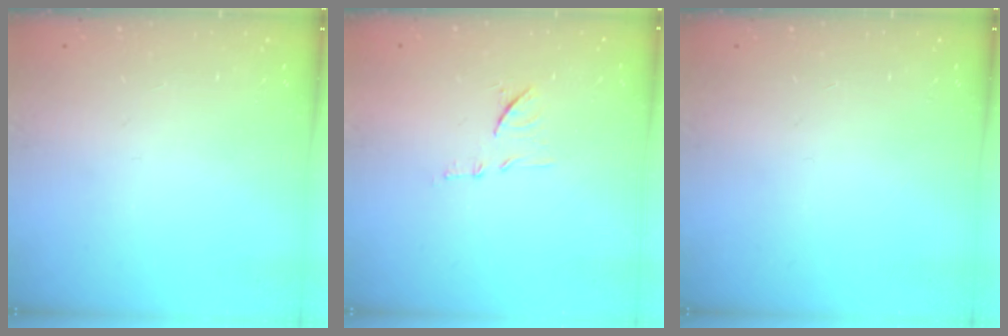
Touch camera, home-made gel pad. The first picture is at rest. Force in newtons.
{"total": 8.7, "press": 8.7, "slide": 0.3}
{"total": 0.0}